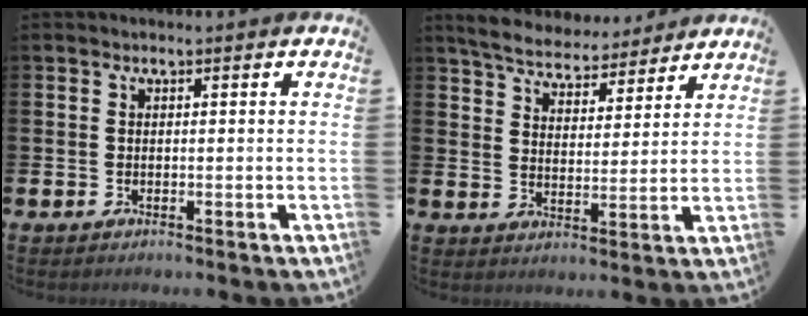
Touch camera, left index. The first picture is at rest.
{"total": 5.9, "force": [5.7, 1.2, 0.8], "torque": [-0.046, -0.034, 0.102]}